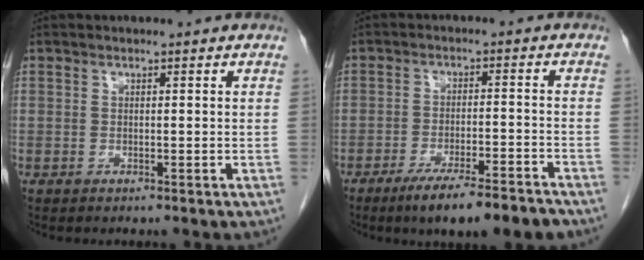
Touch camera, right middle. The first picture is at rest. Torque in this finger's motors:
{"motor_torque": [1.15, -0.99, 0.24, 0.06]}